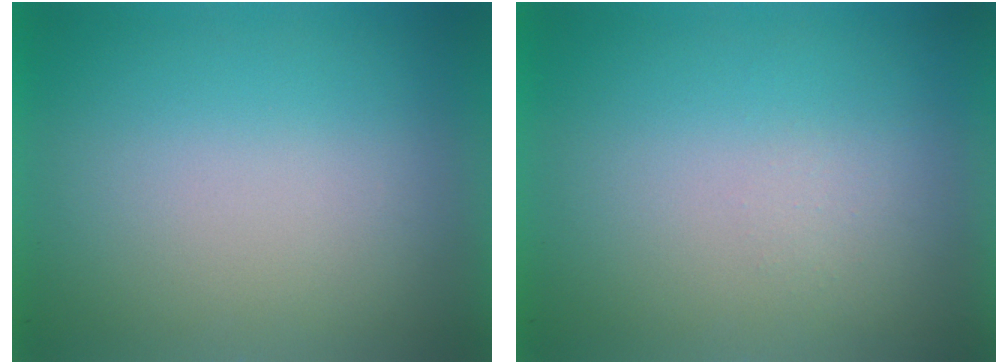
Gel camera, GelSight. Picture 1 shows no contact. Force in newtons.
{"total": 1.3}